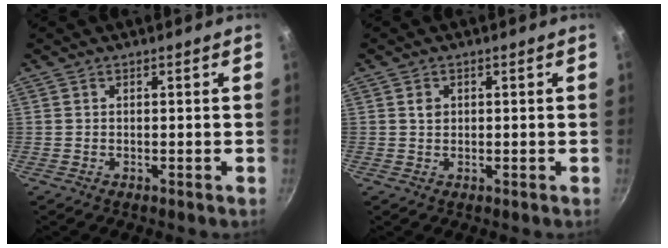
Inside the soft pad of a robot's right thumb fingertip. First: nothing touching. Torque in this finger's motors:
{"motor_torque": [-0.09, 0.16, -0.20, 0.17, 0.03]}